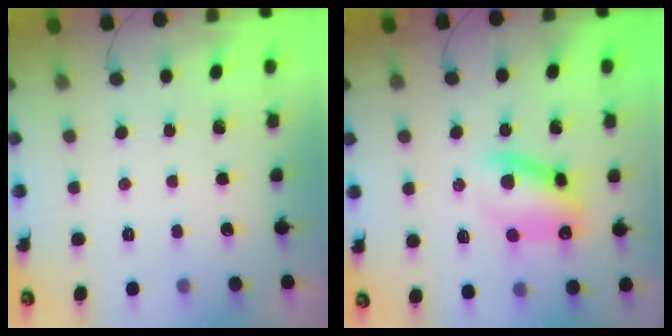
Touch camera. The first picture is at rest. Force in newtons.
{"total": 11.4, "press": 11.2, "slide": 2.2}